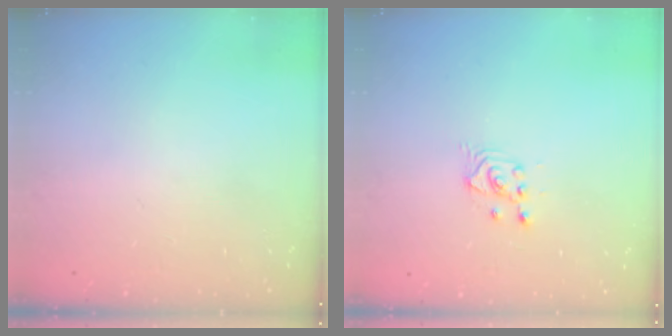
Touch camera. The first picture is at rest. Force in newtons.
{"total": 2.7, "press": 2.7, "slide": 0.2}